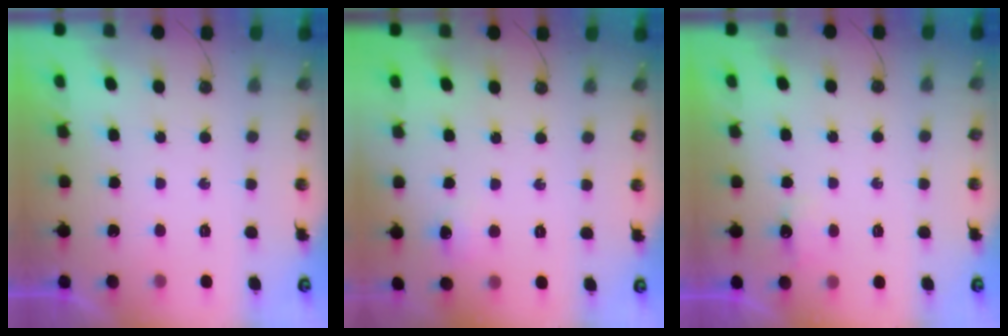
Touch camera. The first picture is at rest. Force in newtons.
{"total": 5.0, "press": 5.0, "slide": 0.6}
{"total": 2.7, "press": 2.6, "slide": 0.4}